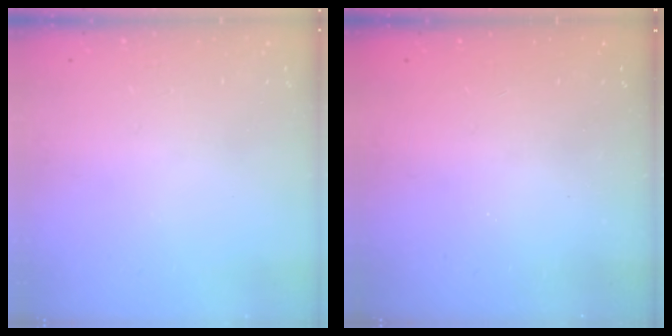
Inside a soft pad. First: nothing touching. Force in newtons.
{"total": 2.5, "press": 2.4, "slide": 0.8}